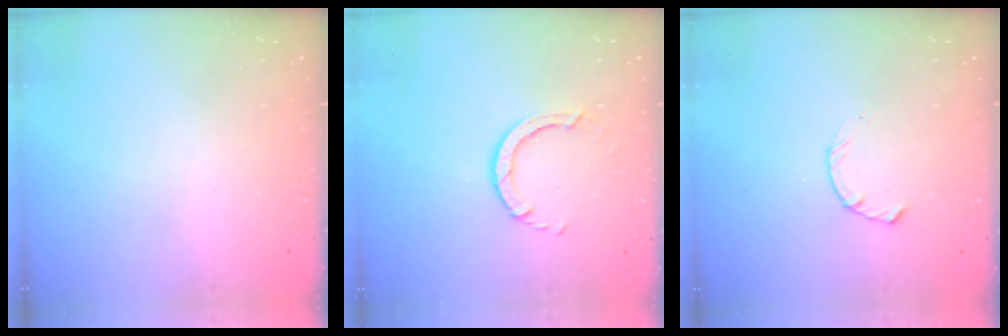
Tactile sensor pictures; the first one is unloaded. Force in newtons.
{"total": 3.0, "press": 3.0, "slide": 0.4}
{"total": 2.3, "press": 2.2, "slide": 0.4}